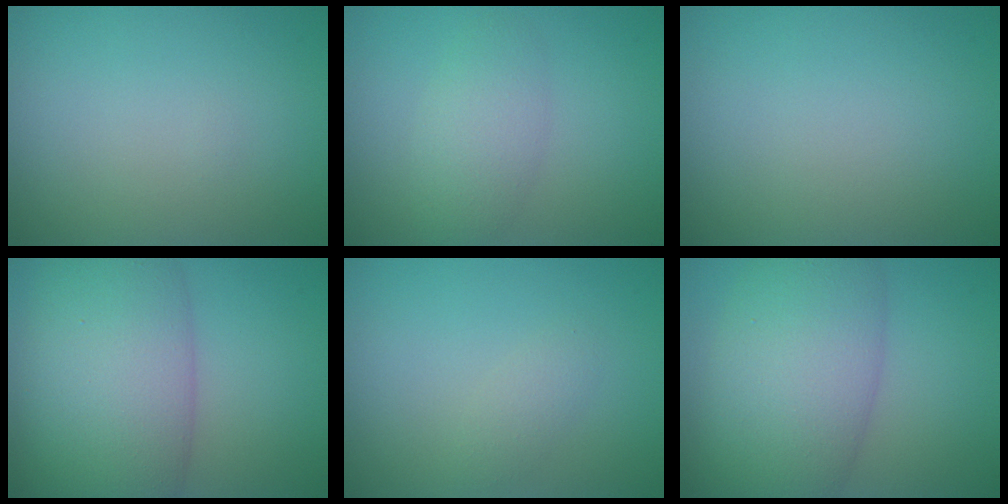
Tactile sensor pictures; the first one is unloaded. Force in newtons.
{"total": 3.0, "press": 3.0, "slide": 0.2}
{"total": 0.0}
{"total": 10.3, "press": 10.3, "slide": 0.2}
{"total": 1.1, "press": 1.1, "slide": 0.0}
{"total": 9.4, "press": 9.3, "slide": 0.4}